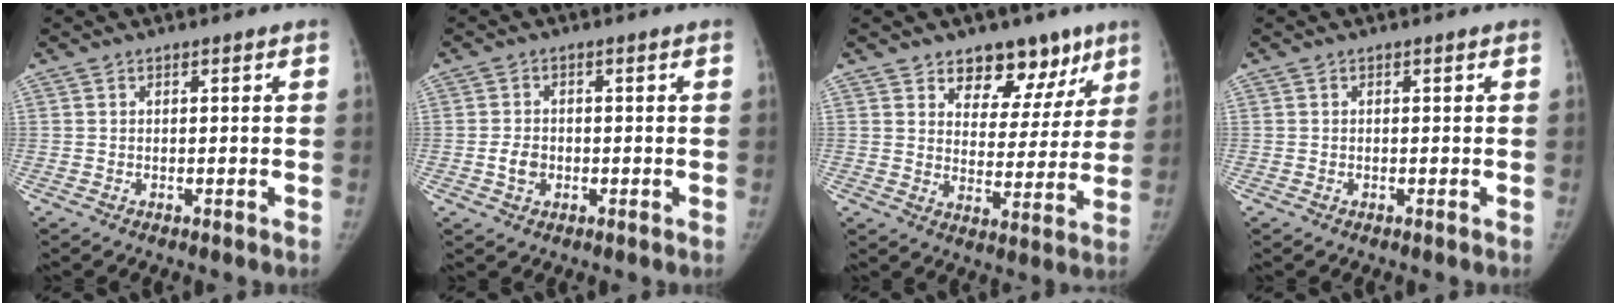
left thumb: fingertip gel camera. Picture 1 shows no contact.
{"total": 3.2, "force": [-0.7, 2.5, 1.8], "torque": [-0.027, 0.007, -0.013]}
{"total": 12.4, "force": [8.1, 7.8, 5.3], "torque": [-0.008, -0.034, 0.116]}
{"total": 0.0}